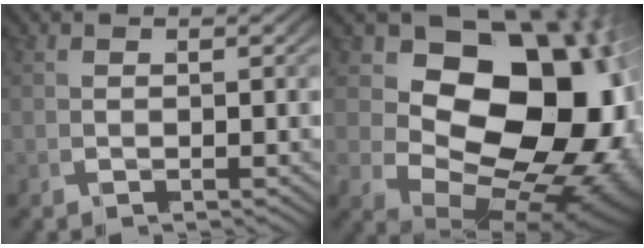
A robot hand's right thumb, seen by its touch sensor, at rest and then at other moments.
{"total": 21.8, "force": [1.8, 15.0, 15.7], "torque": [-0.231, -0.070, 0.061]}